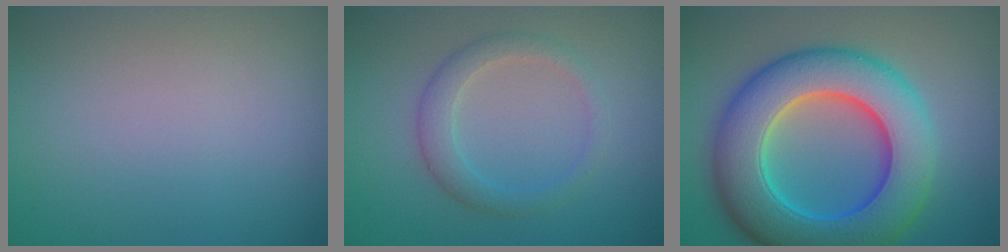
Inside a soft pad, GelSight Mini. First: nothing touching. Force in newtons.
{"total": 2.7, "press": 2.7, "slide": 0.2}
{"total": 12.0, "press": 12.0, "slide": 0.2}